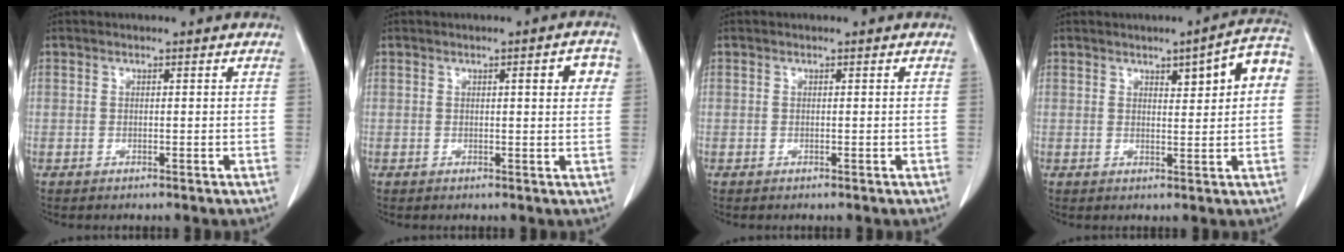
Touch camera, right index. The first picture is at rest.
{"total": 3.7, "force": [1.1, 0.7, 3.5], "torque": [-0.041, 0.005, 0.012]}
{"total": 0.0}
{"total": 7.0, "force": [1.9, 1.2, 6.6], "torque": [-0.088, 0.017, 0.024]}